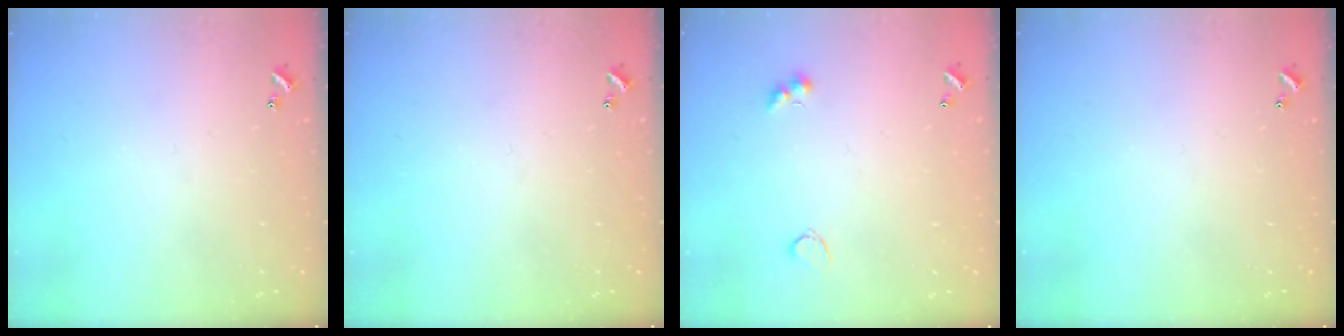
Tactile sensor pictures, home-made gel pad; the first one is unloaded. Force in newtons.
{"total": 0.0}
{"total": 2.8, "press": 2.7, "slide": 0.7}
{"total": 0.0}